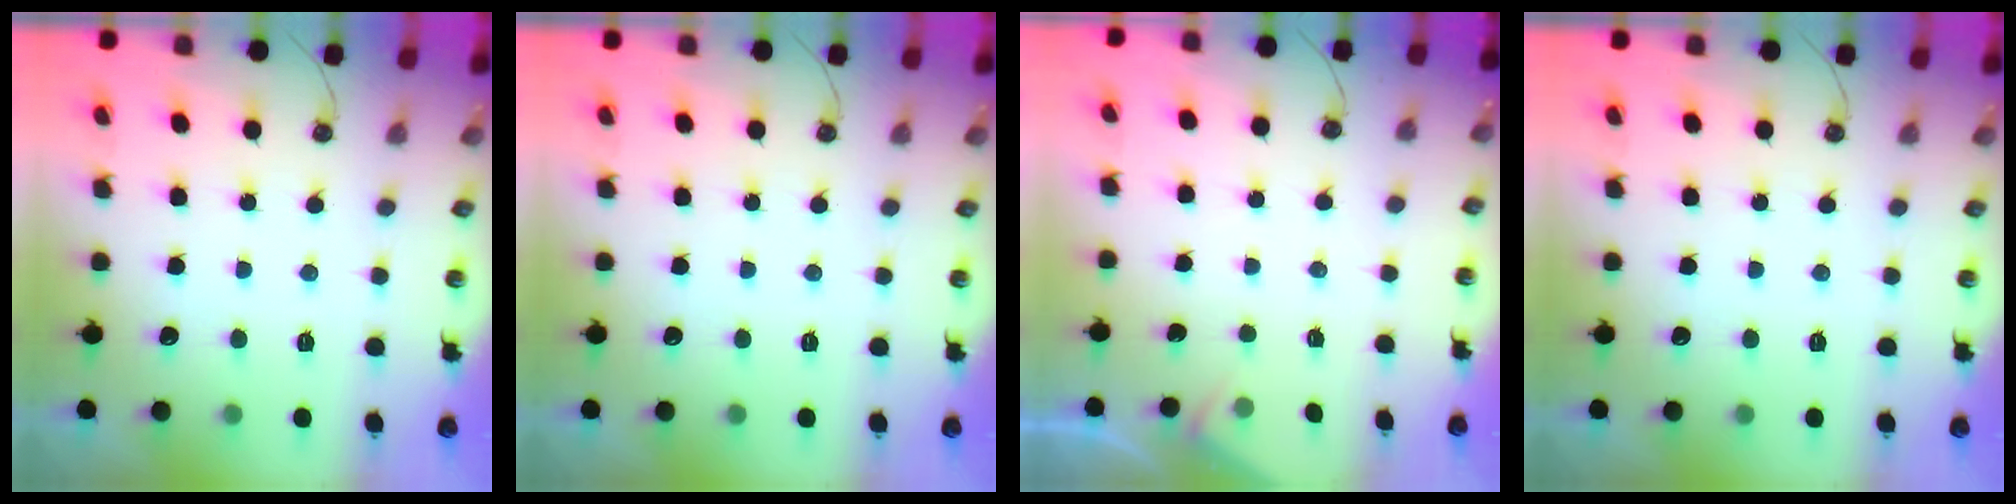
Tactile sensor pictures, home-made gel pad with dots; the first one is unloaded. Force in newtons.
{"total": 0.0}
{"total": 2.5, "press": 2.5, "slide": 0.4}
{"total": 0.0}